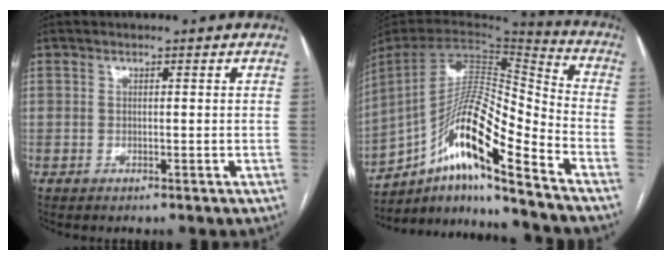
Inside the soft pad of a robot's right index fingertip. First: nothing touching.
{"total": 18.4, "force": [-11.6, 1.3, 14.2], "torque": [-0.271, 0.007, -0.209]}